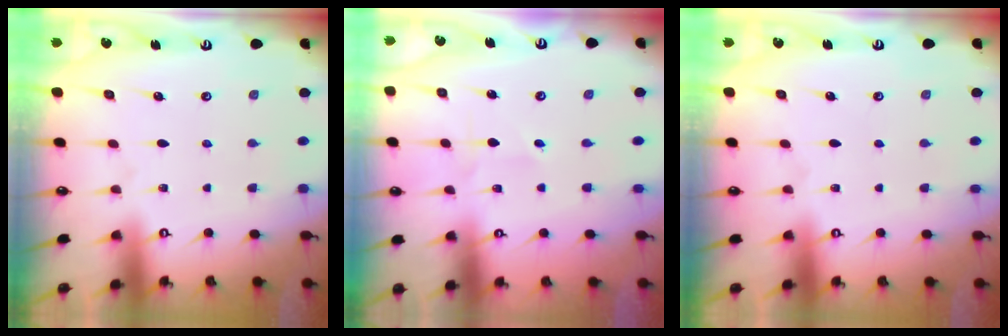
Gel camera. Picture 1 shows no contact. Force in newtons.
{"total": 1.3, "press": 1.3, "slide": 0.1}
{"total": 0.0}